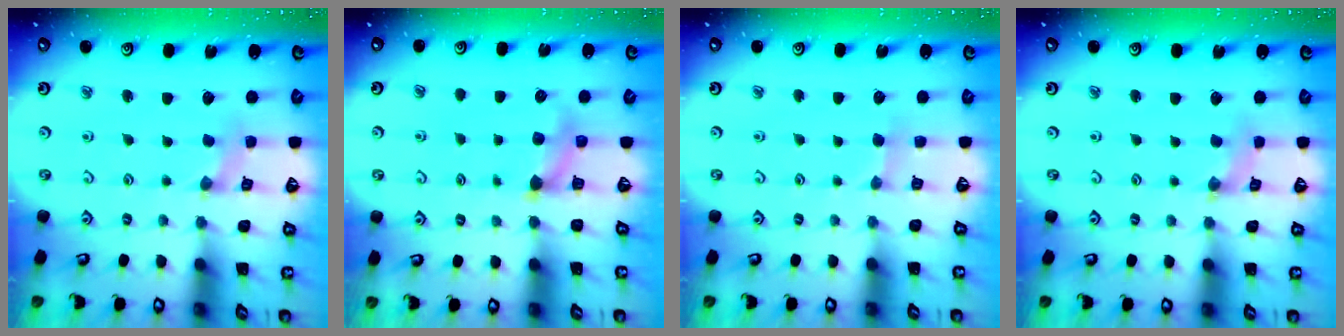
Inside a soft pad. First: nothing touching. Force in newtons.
{"total": 5.7, "press": 5.7, "slide": 0.4}
{"total": 3.3, "press": 3.3, "slide": 0.4}
{"total": 1.3, "press": 1.3, "slide": 0.2}